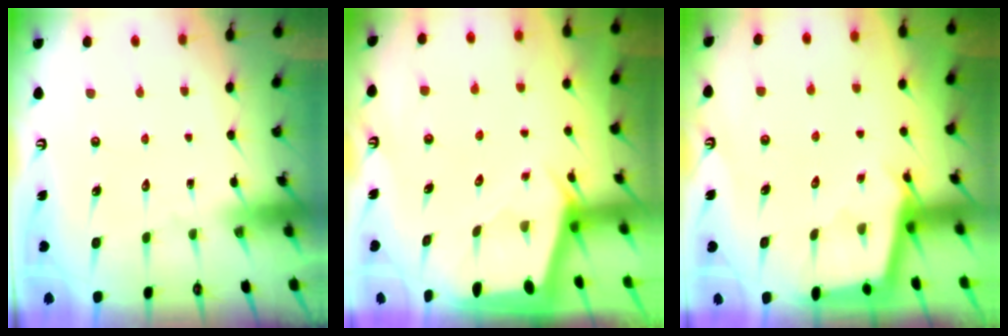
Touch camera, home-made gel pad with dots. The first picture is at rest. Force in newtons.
{"total": 1.9, "press": 1.9, "slide": 0.3}
{"total": 2.8, "press": 2.7, "slide": 0.3}